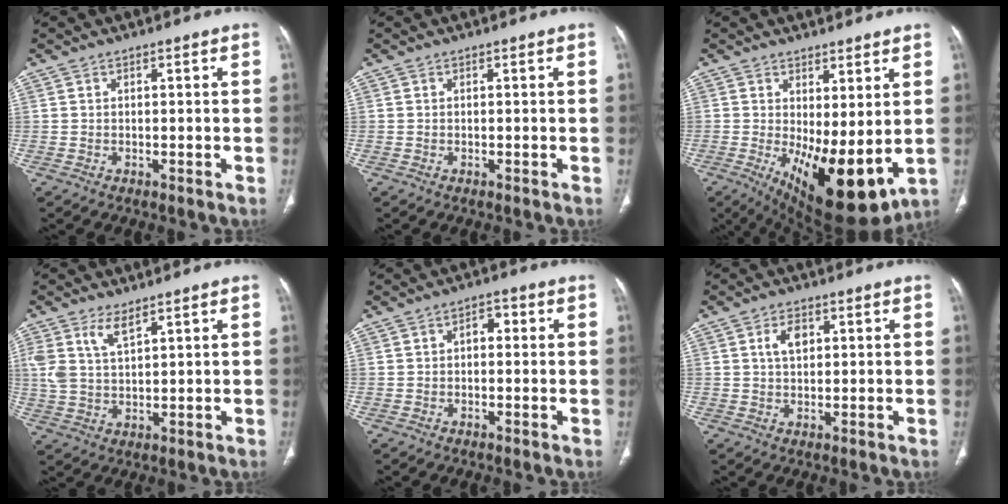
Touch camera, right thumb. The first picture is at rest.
{"total": 0.0}
{"total": 14.8, "force": [-1.0, 5.8, 13.6], "torque": [-0.212, -0.033, 0.007]}
{"total": 5.7, "force": [3.4, 2.3, 4.0], "torque": [-0.086, -0.013, 0.077]}
{"total": 2.6, "force": [0.1, 1.7, 2.0], "torque": [-0.018, 0.011, -0.007]}
{"total": 3.7, "force": [1.1, 2.4, 2.7], "torque": [-0.044, 0.002, 0.020]}